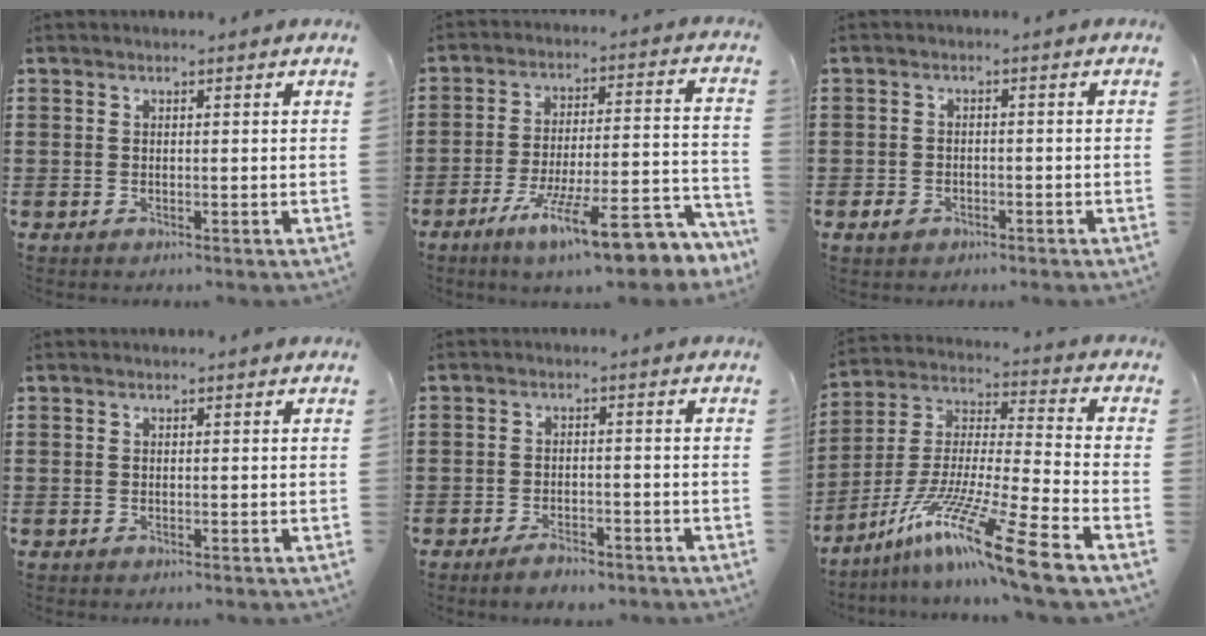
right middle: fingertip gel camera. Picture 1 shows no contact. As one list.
[{"total": 14.2, "force": [-9.8, 2.6, 10.0], "torque": [-0.160, 0.028, -0.169]}, {"total": 2.1, "force": [-1.3, 1.3, 1.0], "torque": [-0.029, 0.000, -0.030]}, {"total": 0.0}, {"total": 3.1, "force": [-2.7, 0.9, 1.3], "torque": [-0.022, 0.004, -0.051]}, {"total": 15.5, "force": [-11.5, -0.8, 10.4], "torque": [-0.207, 0.001, -0.223]}]